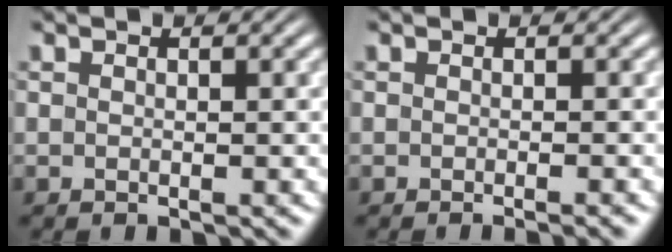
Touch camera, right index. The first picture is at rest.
{"total": 1.1, "force": [-0.9, -0.2, 0.5], "torque": [-0.002, 0.003, -0.016]}